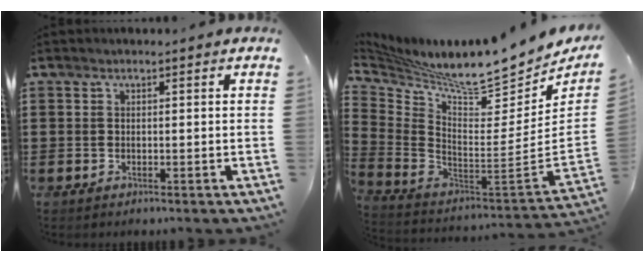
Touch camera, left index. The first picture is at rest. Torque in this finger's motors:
{"motor_torque": [-0.68, -1.12, 0.23, 0.05]}